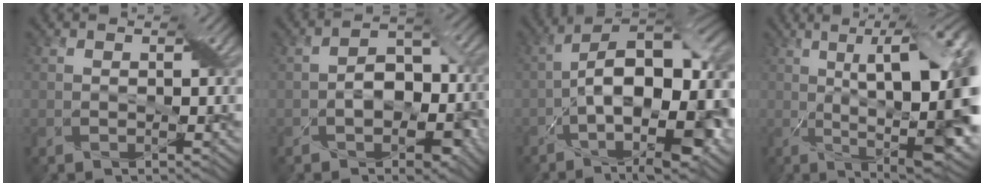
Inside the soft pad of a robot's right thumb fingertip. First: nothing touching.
{"total": 6.7, "force": [-2.3, 4.3, 4.5], "torque": [-0.065, -0.003, -0.039]}
{"total": 17.0, "force": [-4.2, 8.2, 14.2], "torque": [-0.214, -0.003, -0.063]}
{"total": 19.3, "force": [0.8, 6.6, 18.1], "torque": [-0.240, 0.023, 0.013]}